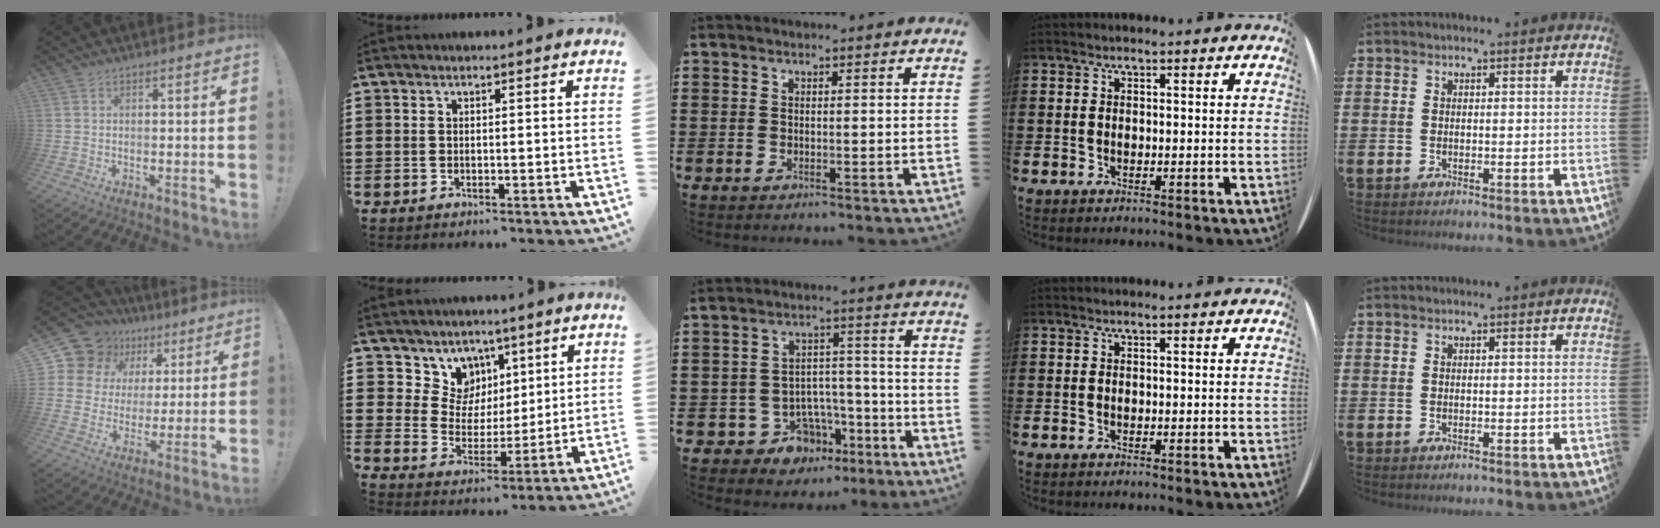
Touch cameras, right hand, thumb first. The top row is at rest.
{"thumb": {"total": 14.0, "force": [6.9, 11.1, 5.0], "torque": [-0.089, -0.041, 0.147]}, "index": {"total": 7.1, "force": [4.1, 5.8, 0.5], "torque": [-0.056, -0.020, 0.078]}, "middle": {"total": 7.4, "force": [-5.1, 5.1, 1.9], "torque": [-0.039, 0.028, -0.089]}}